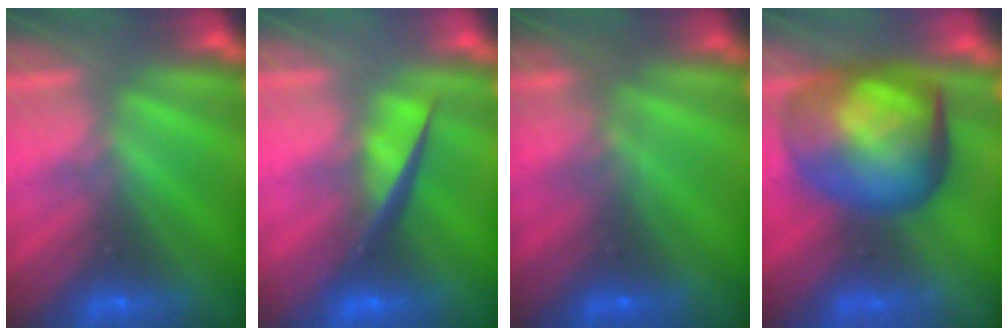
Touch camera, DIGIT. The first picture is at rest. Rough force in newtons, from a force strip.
{"total": 4.6}
{"total": 7.9}
{"total": 7.7}